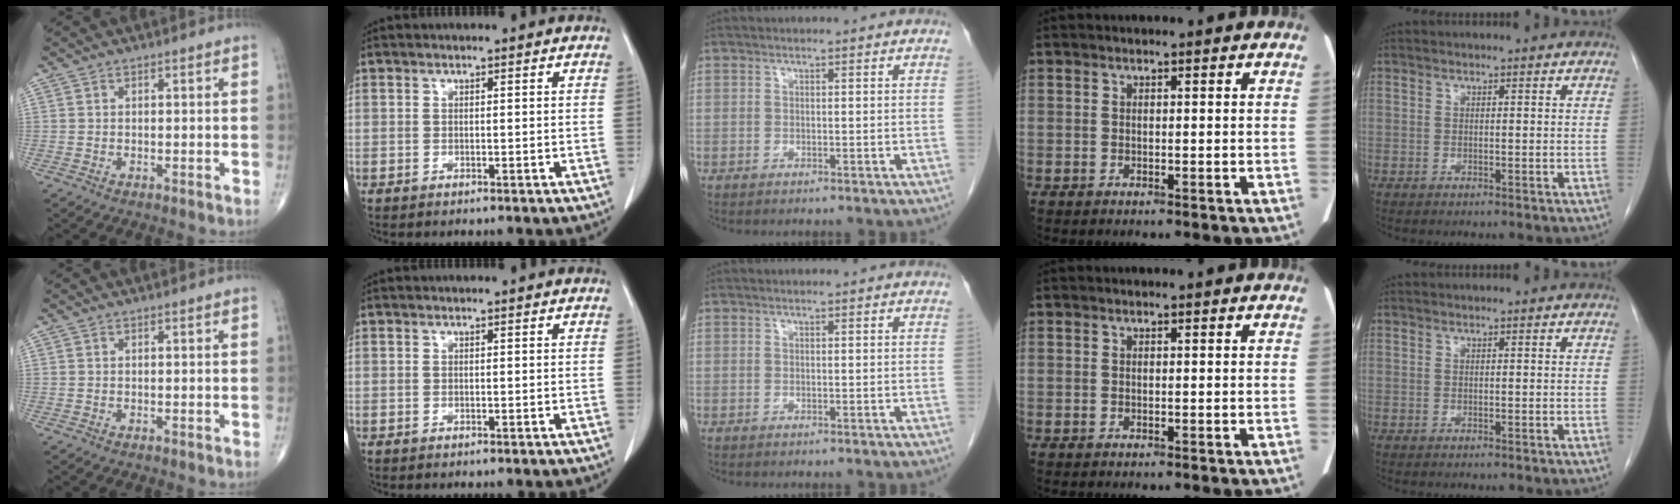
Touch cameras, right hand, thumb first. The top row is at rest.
{}